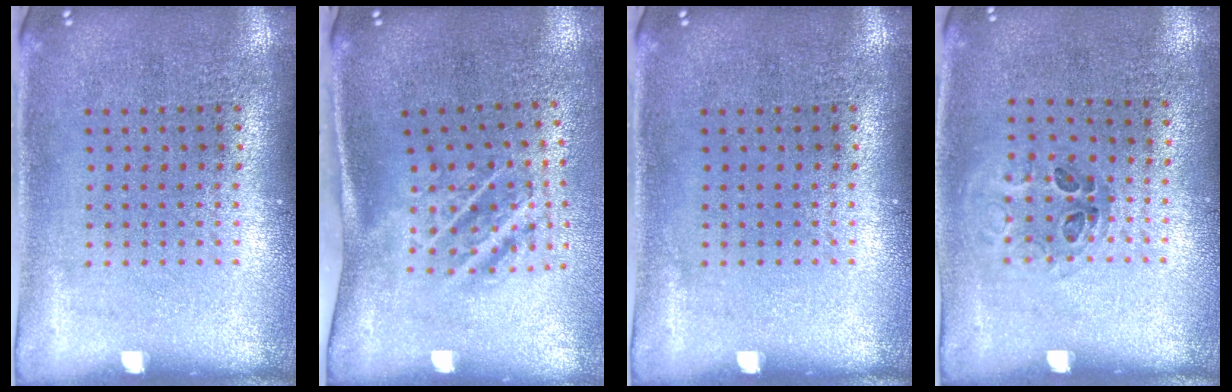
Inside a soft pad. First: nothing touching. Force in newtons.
{"total": 1.8, "press": 1.1, "slide": 1.4}
{"total": 0.0}
{"total": 1.1, "press": 0.7, "slide": 0.8}